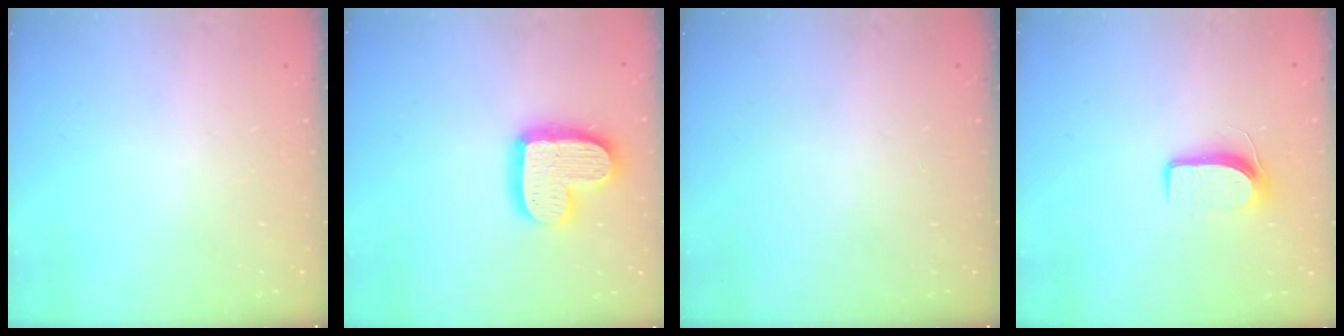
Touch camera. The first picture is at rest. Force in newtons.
{"total": 16.4, "press": 16.4, "slide": 1.1}
{"total": 0.0}
{"total": 7.9, "press": 7.9, "slide": 0.7}